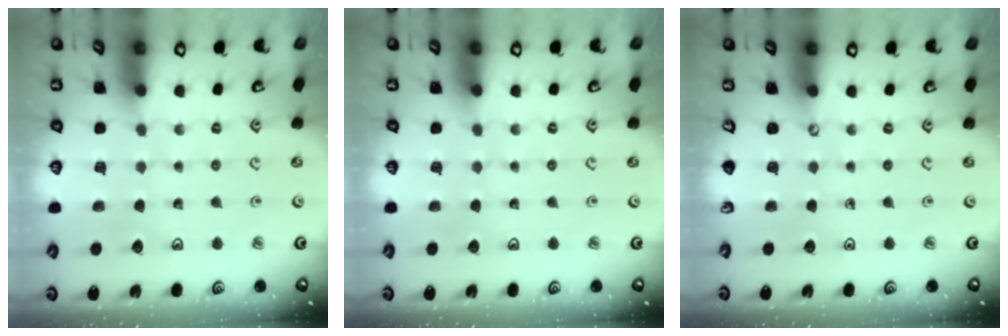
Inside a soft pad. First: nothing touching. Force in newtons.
{"total": 0.0}
{"total": 0.0}